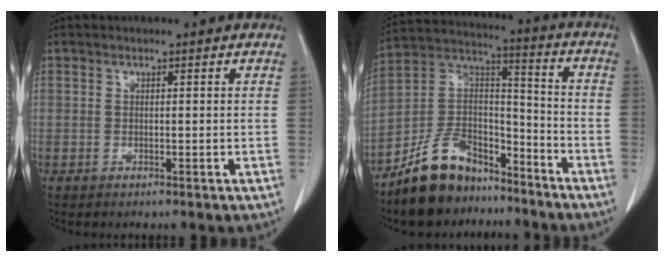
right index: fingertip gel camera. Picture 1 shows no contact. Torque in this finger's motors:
{"motor_torque": [-0.46, -0.21, -0.33, -0.21]}